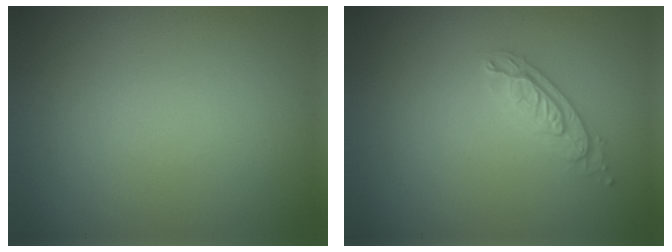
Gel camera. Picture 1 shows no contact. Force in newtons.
{"total": 2.1, "press": 2.1, "slide": 0.5}